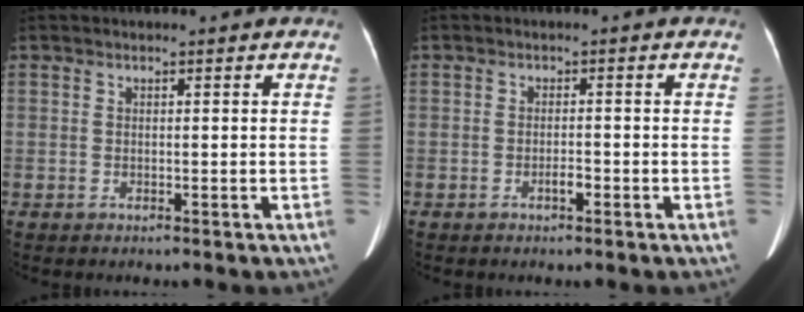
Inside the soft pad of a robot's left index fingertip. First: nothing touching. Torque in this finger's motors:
{"motor_torque": [0.35, 0.27, 0.19, 0.05]}